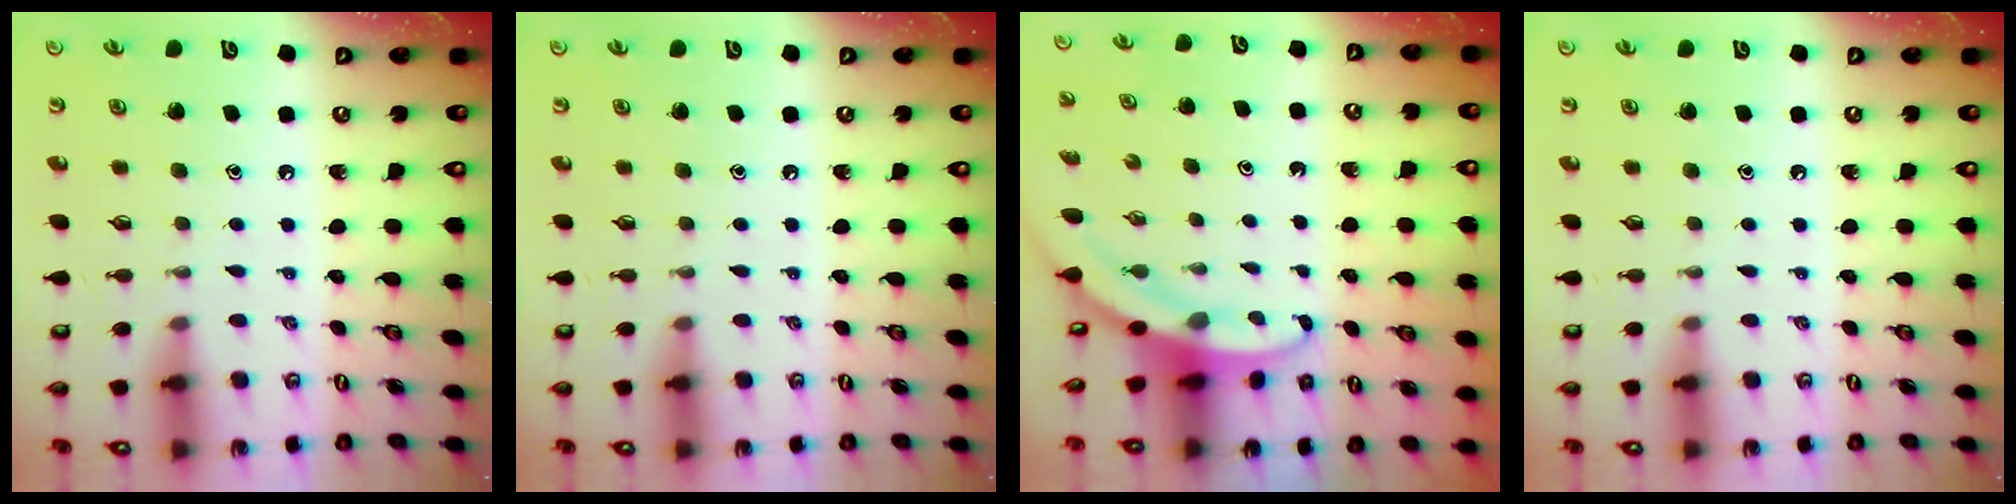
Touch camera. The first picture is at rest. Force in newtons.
{"total": 0.0}
{"total": 3.5, "press": 3.5, "slide": 0.1}
{"total": 0.0}